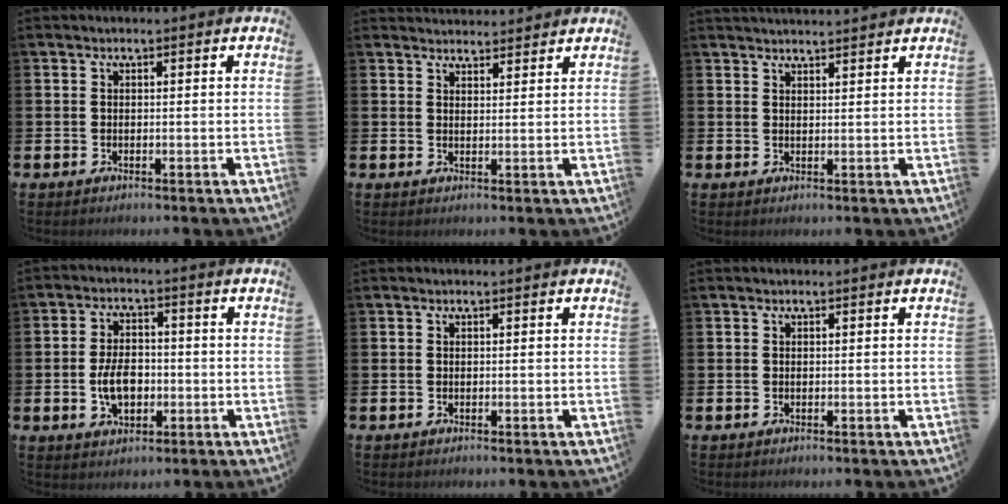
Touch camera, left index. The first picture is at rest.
{"total": 2.9, "force": [2.8, 0.6, -0.2], "torque": [0.005, -0.016, 0.051]}
{"total": 2.3, "force": [2.3, 0.1, 0.0], "torque": [0.003, -0.014, 0.041]}
{"total": 5.3, "force": [-1.0, 3.3, 4.0], "torque": [-0.053, 0.001, -0.022]}
{"total": 0.0}
{"total": 0.0}